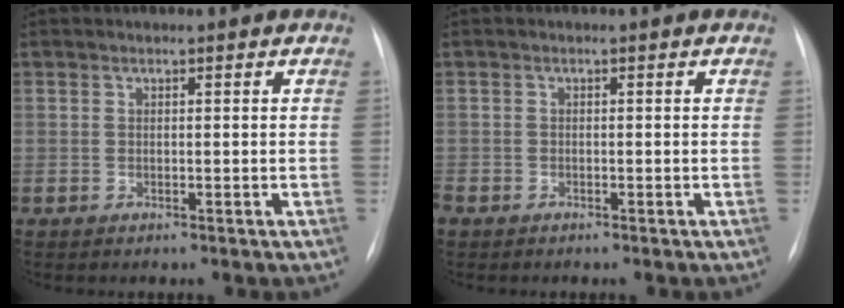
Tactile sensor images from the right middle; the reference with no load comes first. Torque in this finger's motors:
{"motor_torque": [1.08, -1.06, 0.36, 0.14]}